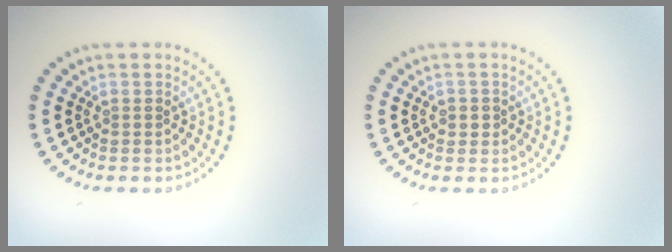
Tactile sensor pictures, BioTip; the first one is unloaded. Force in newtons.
{"total": 1.0, "press": 1.0, "slide": 0.4}